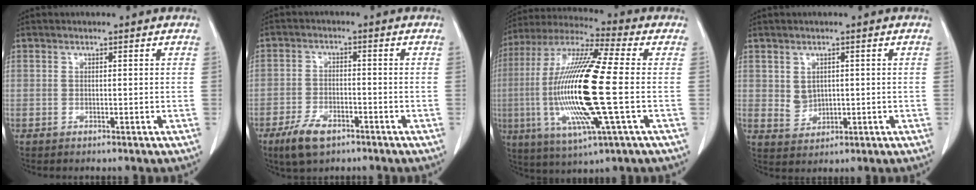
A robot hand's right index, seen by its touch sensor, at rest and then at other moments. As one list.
[{"total": 6.0, "force": [-4.0, 2.6, 3.8], "torque": [-0.080, -0.005, -0.067]}, {"total": 20.9, "force": [-2.4, 1.5, 20.7], "torque": [-0.438, -0.012, -0.050]}, {"total": 3.2, "force": [0.7, 2.6, 1.7], "torque": [-0.034, -0.002, 0.022]}]